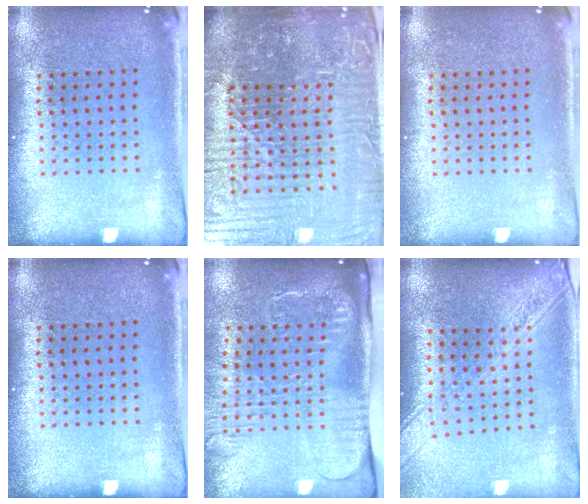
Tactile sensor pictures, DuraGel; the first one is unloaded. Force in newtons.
{"total": 7.8, "press": 7.0, "slide": 3.5}
{"total": 0.0}
{"total": 0.0}
{"total": 2.6, "press": 2.0, "slide": 1.7}
{"total": 2.3, "press": 1.9, "slide": 1.3}